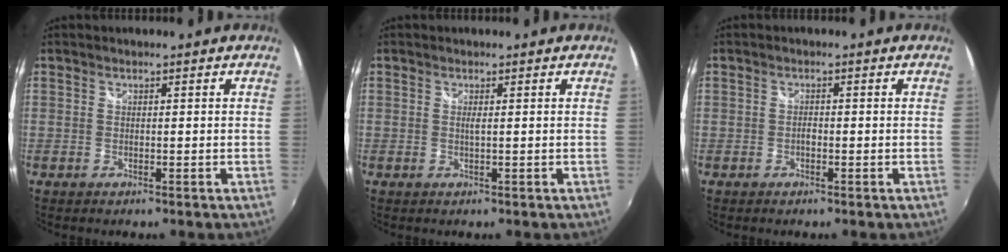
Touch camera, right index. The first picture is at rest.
{"total": 0.8, "force": [0.0, -0.3, 0.8], "torque": [-0.015, -0.001, -0.001]}
{"total": 0.9, "force": [-0.5, 0.5, 0.5], "torque": [-0.009, 0.001, -0.011]}